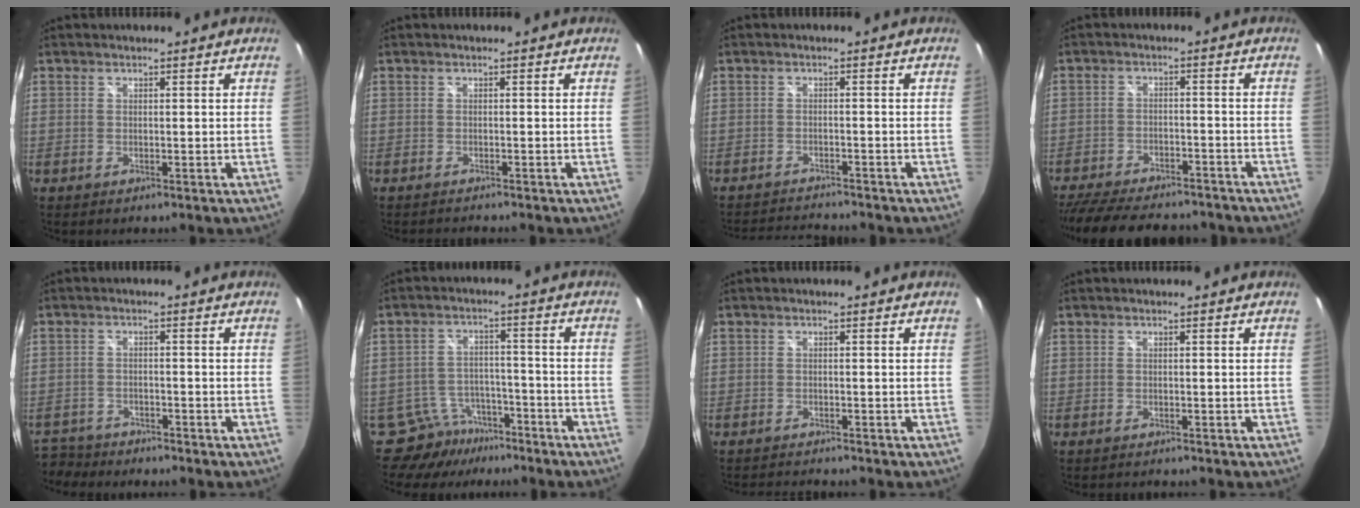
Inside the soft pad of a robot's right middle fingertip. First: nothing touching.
{"total": 2.9, "force": [-2.7, 0.0, 0.9], "torque": [-0.022, -0.021, -0.045]}
{"total": 7.6, "force": [-7.3, 0.5, 1.8], "torque": [-0.053, -0.010, -0.118]}
{"total": 18.4, "force": [-15.5, 6.1, 7.9], "torque": [-0.176, -0.004, -0.227]}
{"total": 8.7, "force": [-7.7, 3.5, 1.9], "torque": [-0.070, -0.003, -0.136]}
{"total": 9.7, "force": [-8.3, 5.0, 0.7], "torque": [-0.031, 0.025, -0.121]}
{"total": 4.6, "force": [-4.4, 0.0, 1.4], "torque": [-0.034, -0.019, -0.075]}
{"total": 2.3, "force": [-2.1, 0.2, 0.7], "torque": [-0.016, -0.018, -0.031]}